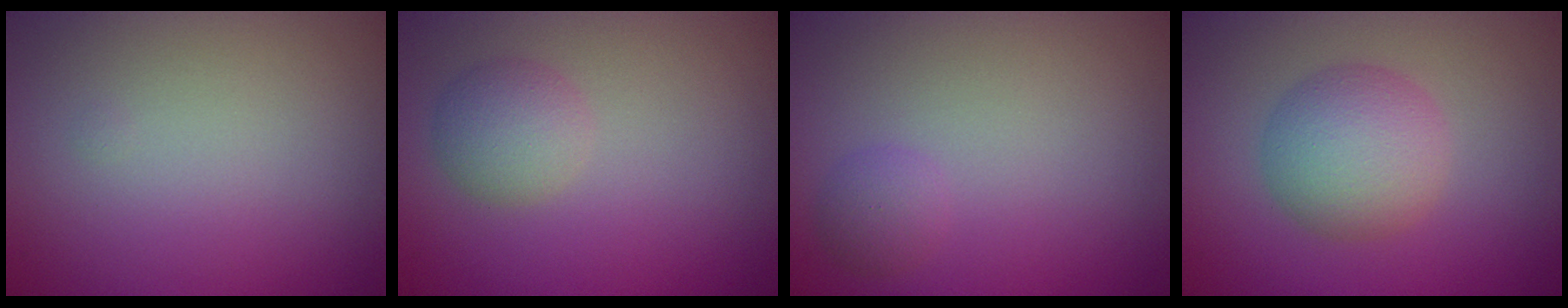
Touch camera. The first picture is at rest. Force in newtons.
{"total": 2.4, "press": 2.4, "slide": 0.0}
{"total": 1.3, "press": 1.3, "slide": 0.1}
{"total": 4.7, "press": 4.7, "slide": 0.1}